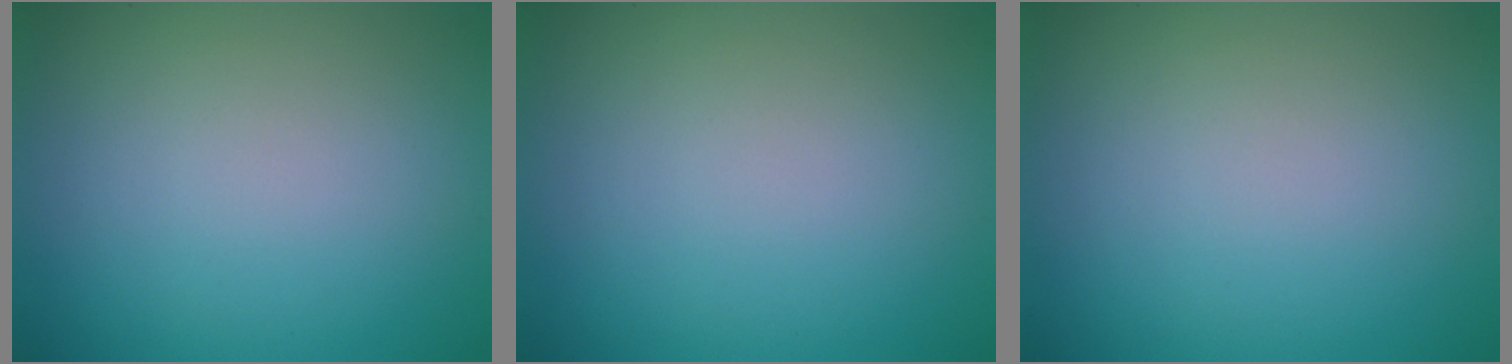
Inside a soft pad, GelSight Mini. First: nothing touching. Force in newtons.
{"total": 0.0}
{"total": 0.0}